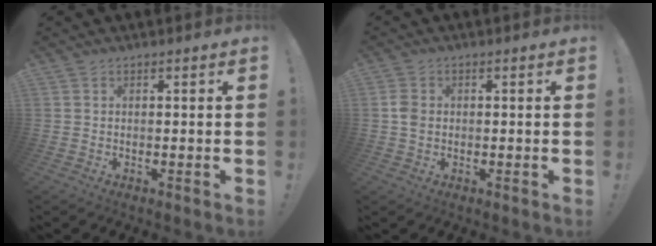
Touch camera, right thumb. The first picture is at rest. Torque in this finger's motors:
{"motor_torque": [-0.13, 0.08, 0.45, -0.13, 0.22]}